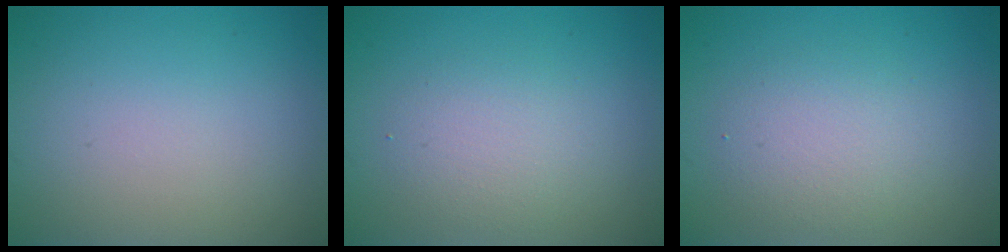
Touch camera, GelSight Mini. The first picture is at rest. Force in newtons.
{"total": 2.4, "press": 2.4, "slide": 0.2}
{"total": 3.1, "press": 3.1, "slide": 0.2}